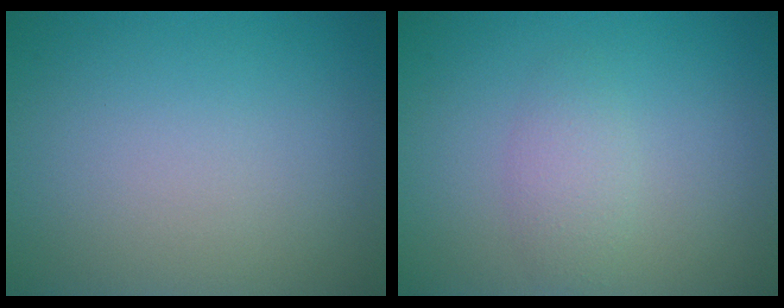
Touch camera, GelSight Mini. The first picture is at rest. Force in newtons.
{"total": 1.8, "press": 1.8, "slide": 0.1}